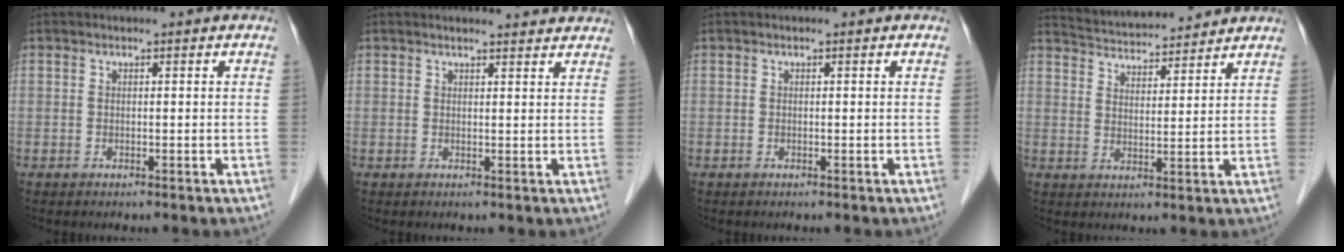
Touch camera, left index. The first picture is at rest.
{"total": 5.4, "force": [5.2, 0.6, 1.1], "torque": [-0.014, 0.008, 0.049]}
{"total": 0.0}
{"total": 10.8, "force": [10.4, 1.4, 2.5], "torque": [-0.049, 0.020, 0.163]}